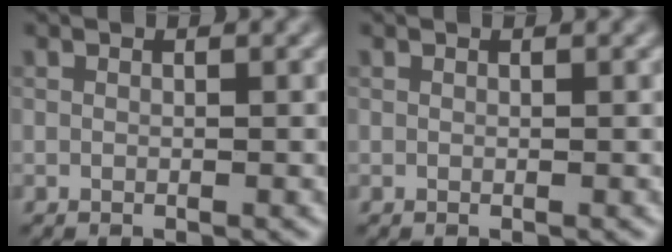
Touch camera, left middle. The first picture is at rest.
{"total": 0.0}